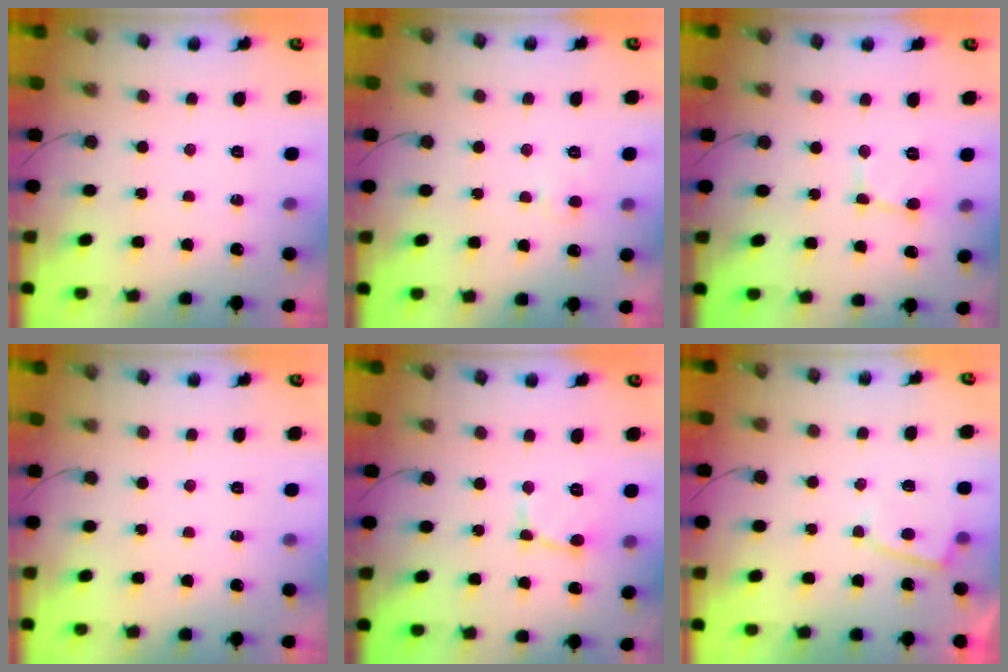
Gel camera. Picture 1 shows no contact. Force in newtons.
{"total": 4.6, "press": 4.6, "slide": 0.5}
{"total": 2.3, "press": 2.3, "slide": 0.1}
{"total": 0.0}
{"total": 2.7, "press": 2.7, "slide": 0.2}
{"total": 3.9, "press": 3.8, "slide": 0.4}